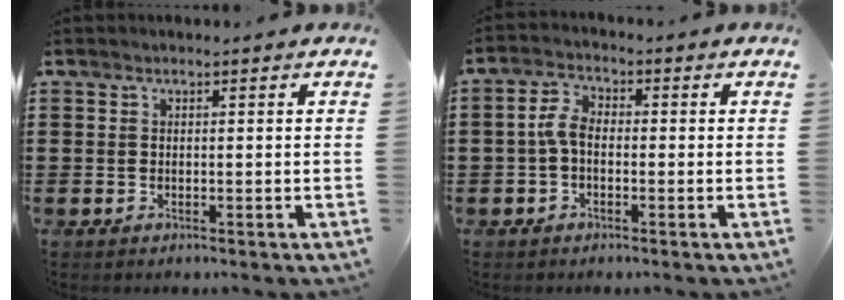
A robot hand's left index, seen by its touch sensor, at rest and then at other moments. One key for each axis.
{"total": 4.0, "fx": -0.7, "fy": 2.2, "fz": 3.3, "tx": -0.084, "ty": 0.002, "tz": -0.021}